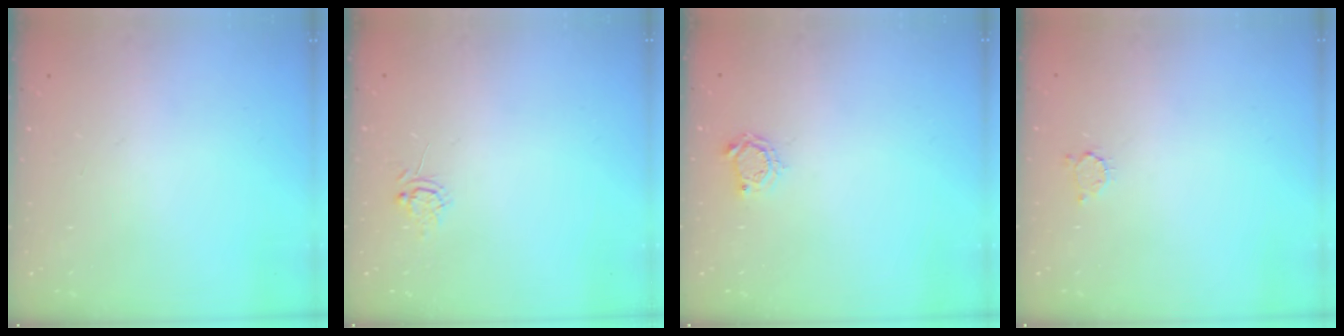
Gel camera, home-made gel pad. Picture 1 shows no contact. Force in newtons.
{"total": 3.9, "press": 3.9, "slide": 0.2}
{"total": 4.1, "press": 4.0, "slide": 0.4}
{"total": 2.7, "press": 2.7, "slide": 0.3}